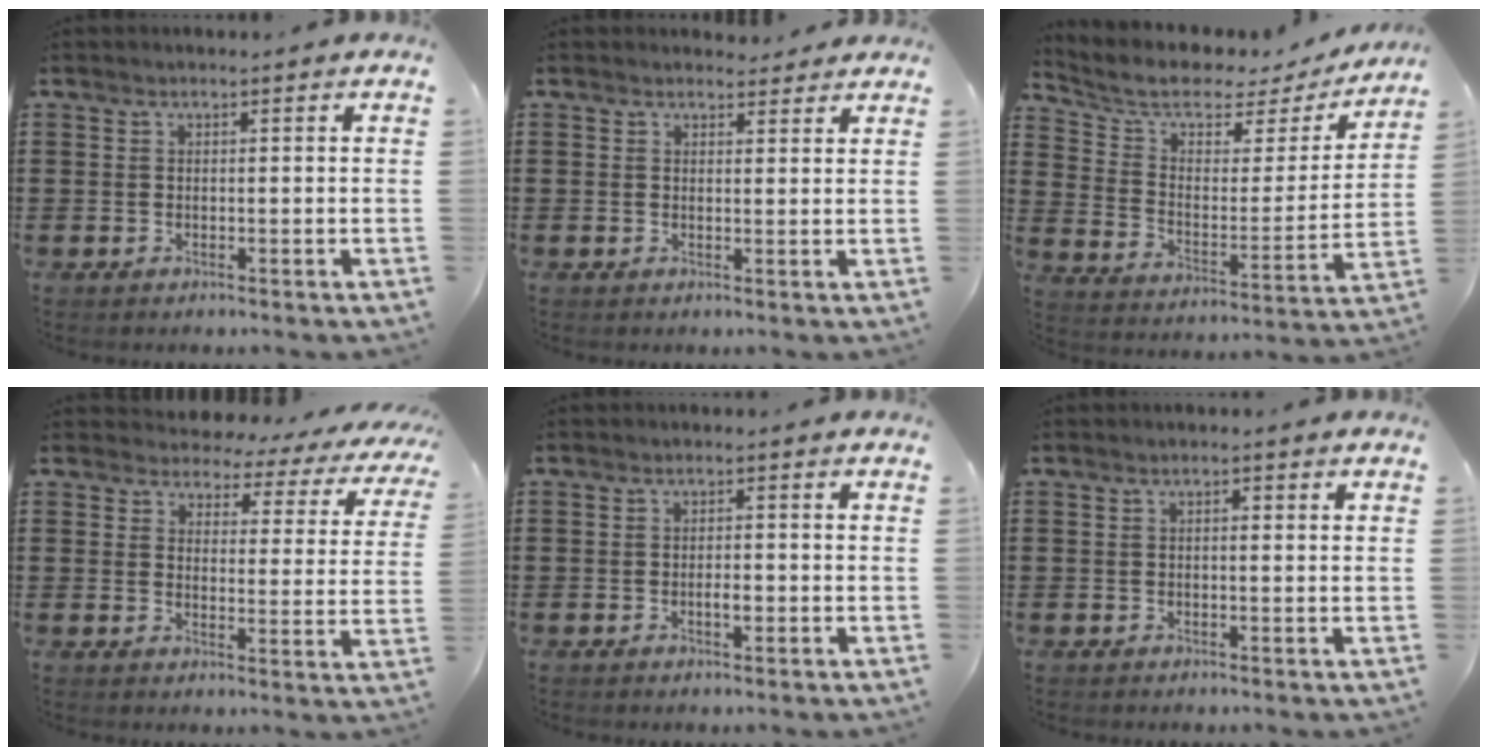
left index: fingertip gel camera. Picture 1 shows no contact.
{"total": 2.2, "force": [1.9, 1.1, 0.0], "torque": [0.001, -0.001, 0.034]}
{"total": 6.1, "force": [4.8, 2.5, 2.8], "torque": [-0.083, -0.034, 0.078]}
{"total": 3.3, "force": [3.0, 1.3, 0.7], "torque": [-0.027, -0.022, 0.044]}
{"total": 1.8, "force": [-0.4, 0.7, 1.6], "torque": [-0.030, 0.000, -0.007]}
{"total": 1.0, "force": [0.3, 0.2, 0.9], "torque": [-0.019, 0.002, 0.004]}